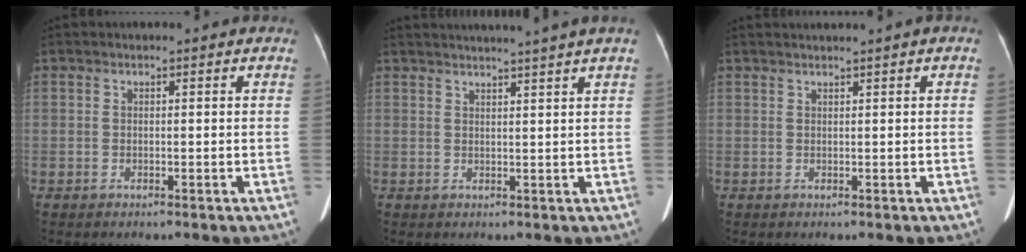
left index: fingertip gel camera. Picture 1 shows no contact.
{"total": 8.0, "force": [7.1, -2.0, 3.1], "torque": [-0.034, 0.003, 0.082]}
{"total": 1.2, "force": [0.8, -0.3, 0.8], "torque": [-0.016, 0.009, 0.018]}